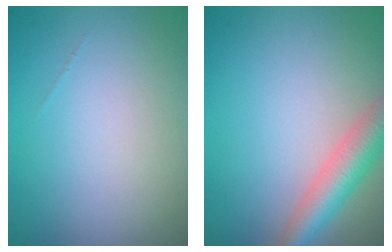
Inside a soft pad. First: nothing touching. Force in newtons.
{"total": 4.7, "press": 4.7, "slide": 0.2}